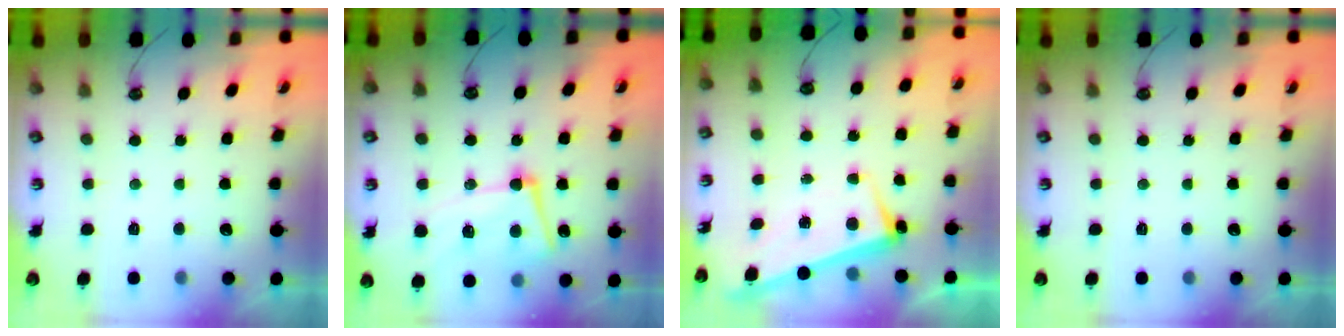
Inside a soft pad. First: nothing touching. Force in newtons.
{"total": 12.0, "press": 11.8, "slide": 2.1}
{"total": 2.4, "press": 2.3, "slide": 0.9}
{"total": 0.0}